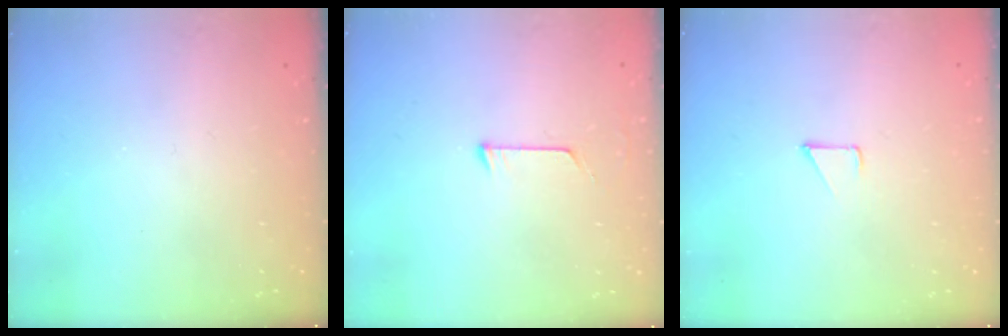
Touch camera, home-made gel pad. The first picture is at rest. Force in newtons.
{"total": 4.1, "press": 4.1, "slide": 0.3}
{"total": 3.8, "press": 3.8, "slide": 0.4}